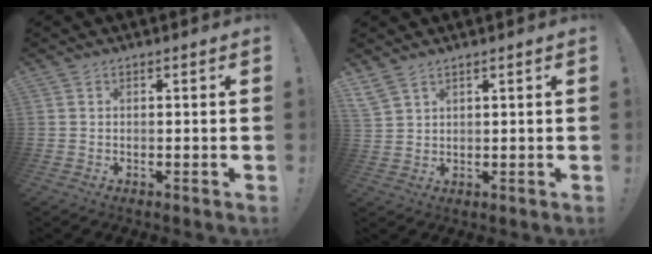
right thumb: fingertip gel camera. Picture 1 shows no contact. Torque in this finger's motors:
{"motor_torque": [0.05, 0.12, 0.12, 0.11, 0.01]}